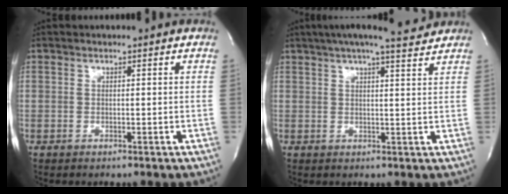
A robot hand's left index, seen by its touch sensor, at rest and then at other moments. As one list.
[{"total": 10.5, "force": [9.1, 0.5, 5.1], "torque": [-0.083, 0.013, 0.119]}]